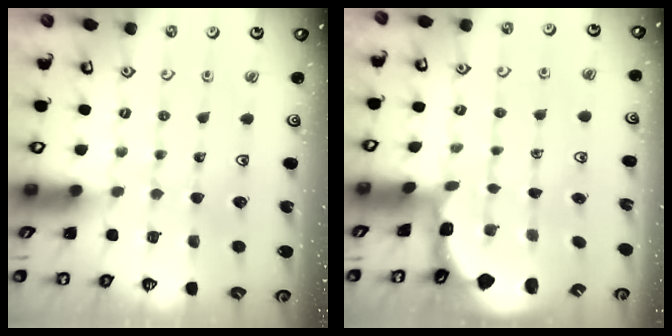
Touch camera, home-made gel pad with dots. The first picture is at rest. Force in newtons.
{"total": 1.2, "press": 1.1, "slide": 0.4}